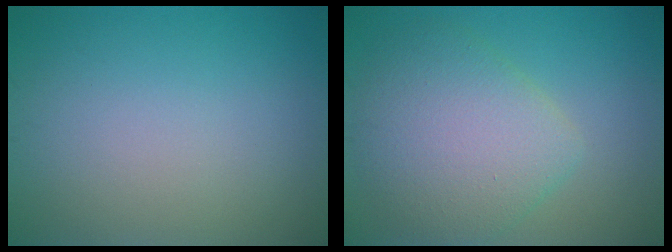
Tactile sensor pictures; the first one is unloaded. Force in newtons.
{"total": 6.4, "press": 6.4, "slide": 0.2}